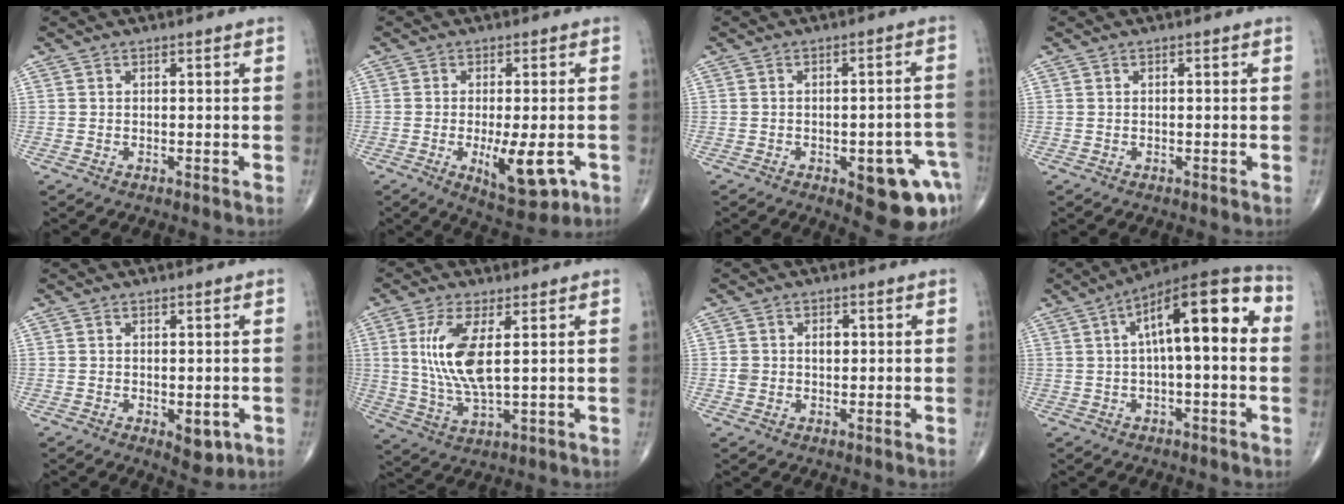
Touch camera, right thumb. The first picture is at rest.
{"total": 9.8, "force": [-2.9, 3.4, 8.7], "torque": [-0.122, -0.018, -0.037]}
{"total": 12.0, "force": [-5.1, 4.7, 9.8], "torque": [-0.089, 0.027, -0.050]}
{"total": 0.0}
{"total": 3.8, "force": [-1.0, 2.1, 3.0], "torque": [-0.024, -0.006, -0.004]}
{"total": 11.0, "force": [2.3, 3.7, 10.1], "torque": [-0.222, -0.017, 0.052]}
{"total": 3.2, "force": [0.4, 2.5, 1.9], "torque": [-0.018, 0.007, 0.009]}
{"total": 17.2, "force": [2.7, 5.7, 15.9], "torque": [-0.226, 0.044, 0.033]}